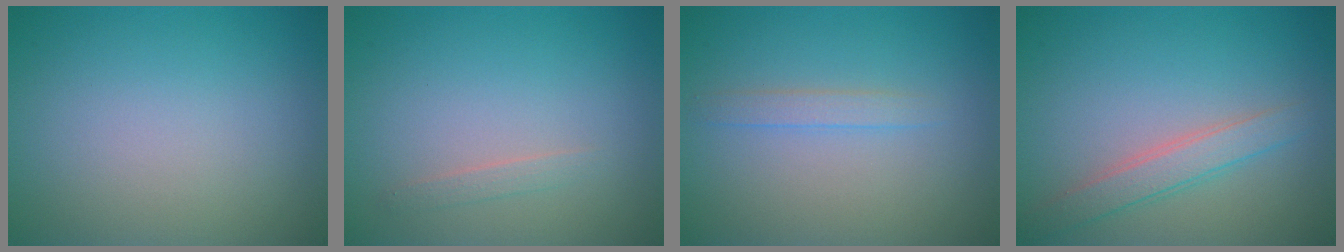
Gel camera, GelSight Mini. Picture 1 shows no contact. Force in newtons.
{"total": 0.8, "press": 0.8, "slide": 0.0}
{"total": 1.2, "press": 1.2, "slide": 0.0}
{"total": 2.5, "press": 2.5, "slide": 0.1}